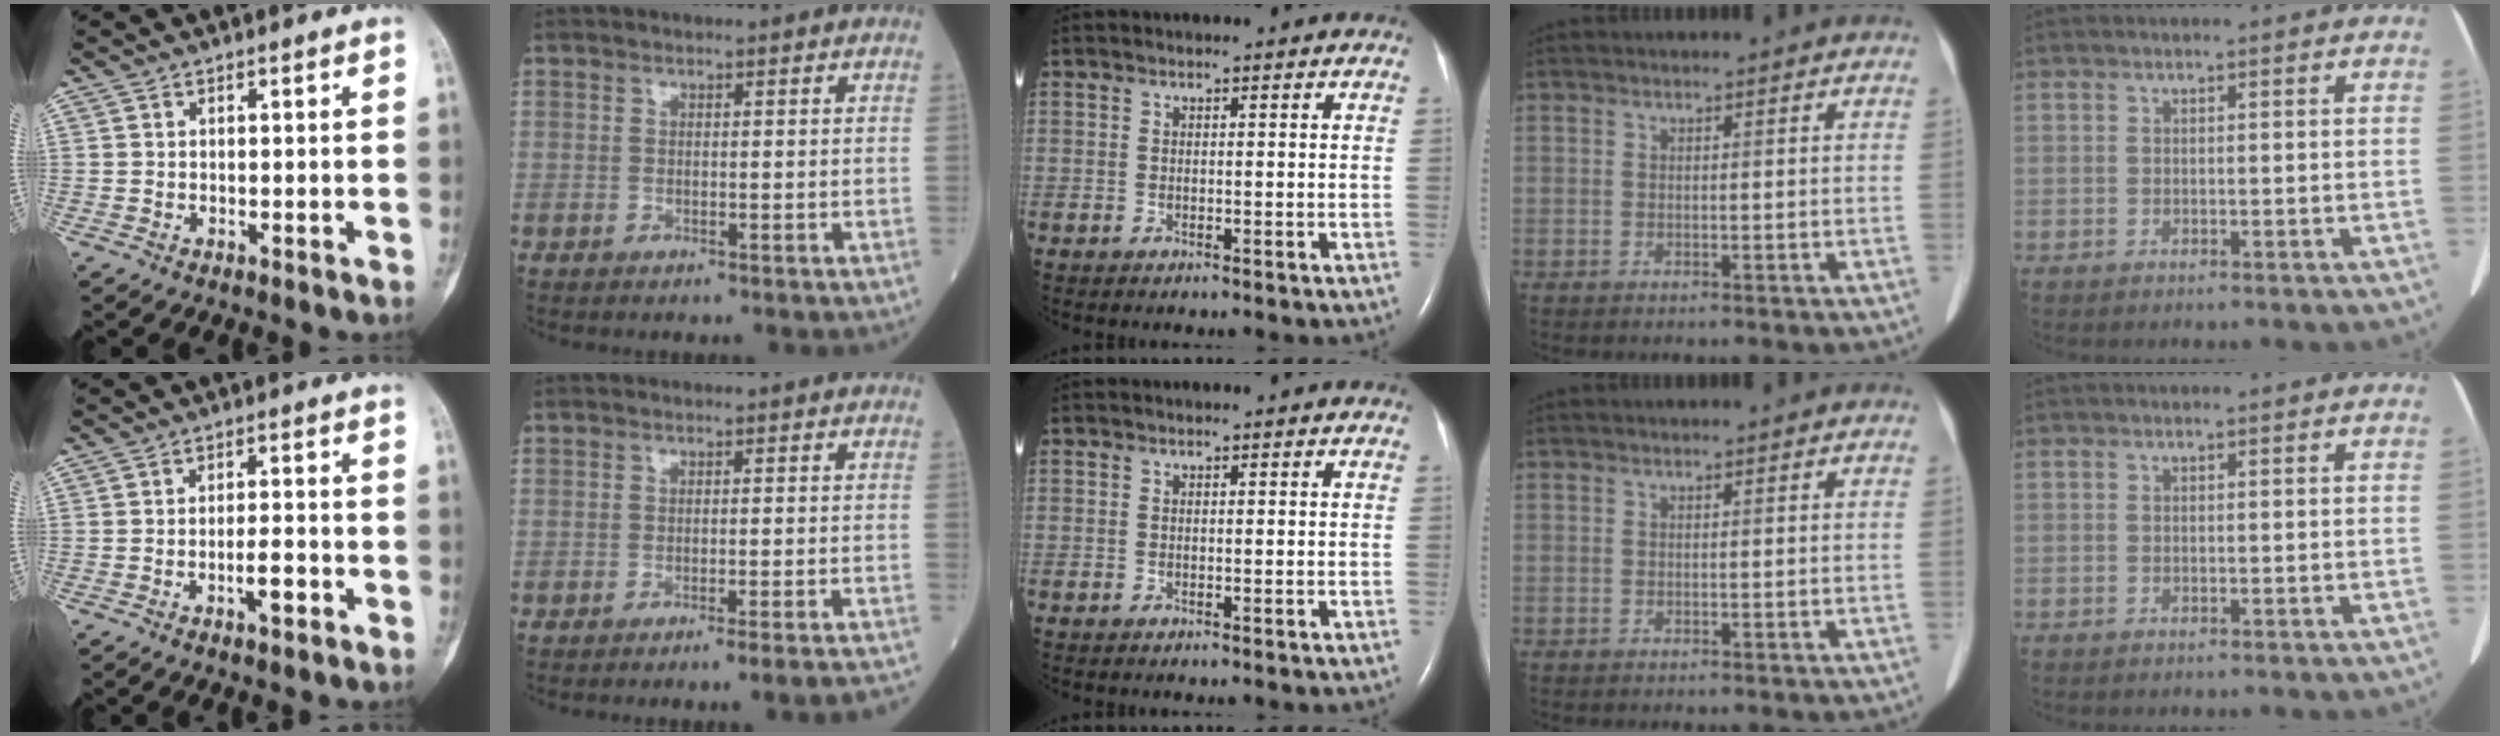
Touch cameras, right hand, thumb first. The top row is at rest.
{"thumb": {"total": 3.9, "force": [-1.7, 1.2, 3.3], "torque": [-0.050, 0.013, -0.029]}, "index": {"total": 6.3, "force": [-5.6, -1.2, 2.7], "torque": [-0.013, -0.011, -0.071]}}